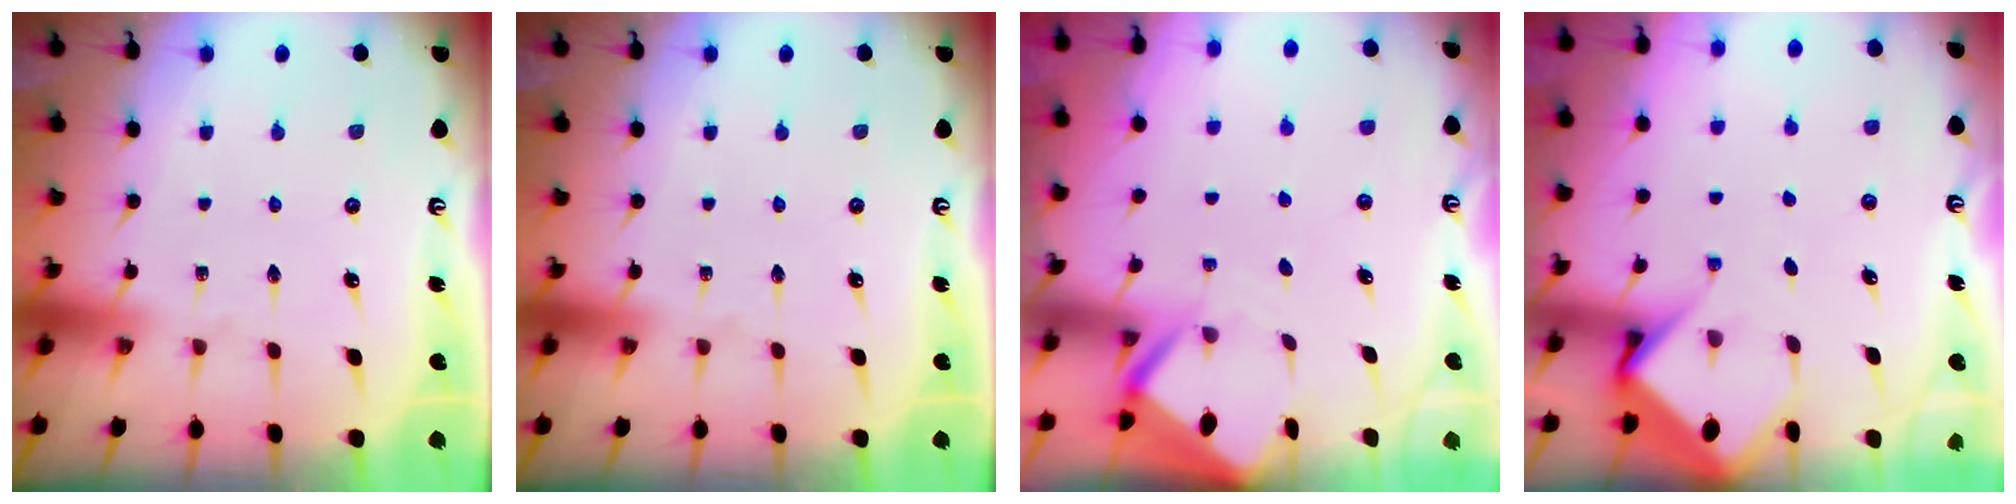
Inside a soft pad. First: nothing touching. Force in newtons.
{"total": 0.0}
{"total": 3.3, "press": 3.2, "slide": 0.3}
{"total": 6.8, "press": 6.8, "slide": 0.7}